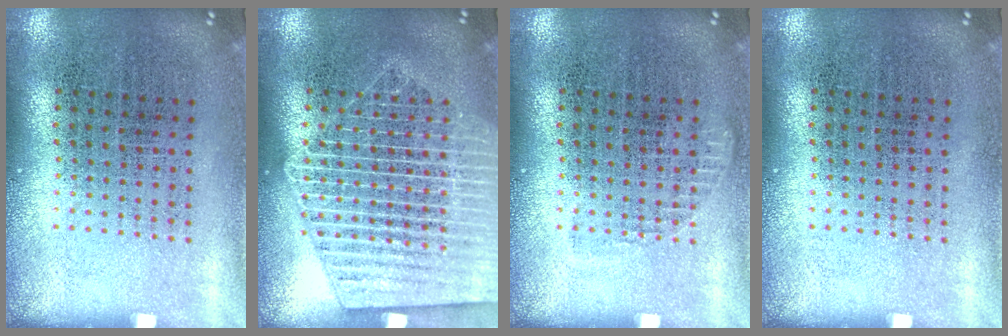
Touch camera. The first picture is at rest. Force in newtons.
{"total": 3.9, "press": 3.8, "slide": 0.4}
{"total": 0.5, "press": 0.5, "slide": 0.2}
{"total": 0.0}